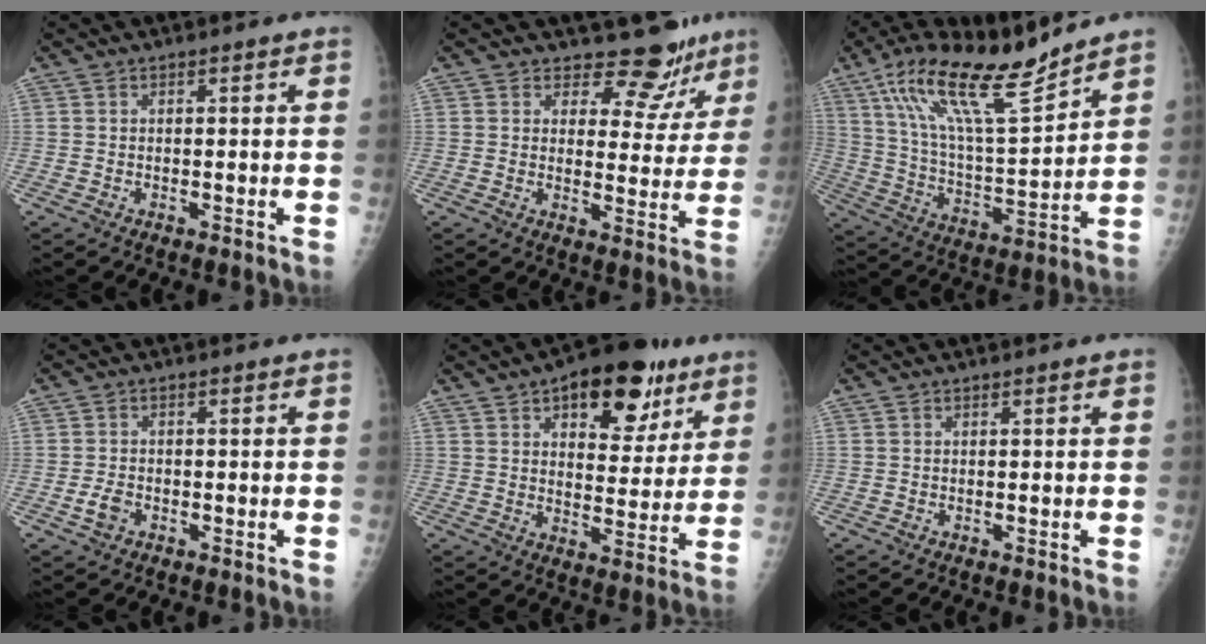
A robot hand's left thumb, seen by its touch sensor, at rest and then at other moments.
{"total": 9.2, "force": [8.2, 4.3, 0.8], "torque": [0.031, -0.066, 0.093]}
{"total": 18.1, "force": [13.2, 3.8, 11.8], "torque": [-0.190, -0.063, 0.242]}
{"total": 2.8, "force": [-1.2, 1.9, 1.7], "torque": [-0.033, 0.006, -0.022]}
{"total": 17.2, "force": [9.3, 8.7, 11.7], "torque": [-0.109, -0.028, 0.131]}
{"total": 0.0}